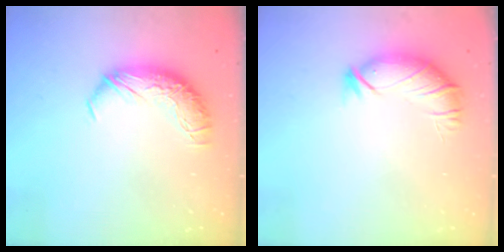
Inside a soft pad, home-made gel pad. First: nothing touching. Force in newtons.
{"total": 3.2, "press": 2.5, "slide": 1.9}